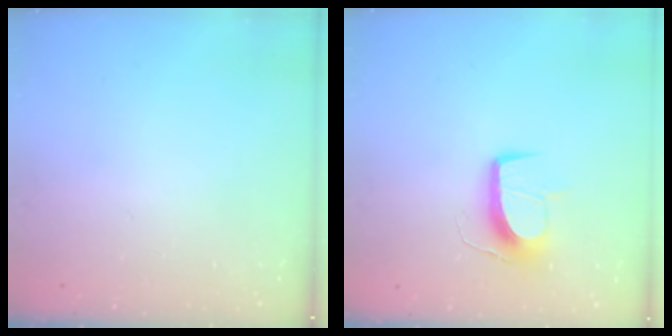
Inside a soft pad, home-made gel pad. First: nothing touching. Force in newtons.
{"total": 11.3, "press": 11.3, "slide": 0.7}